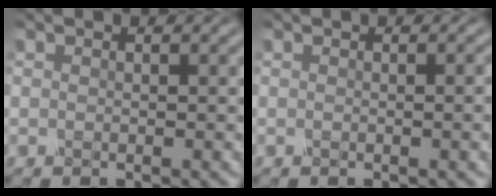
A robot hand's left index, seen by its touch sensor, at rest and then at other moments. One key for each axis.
{"total": 2.6, "fx": -0.1, "fy": 0.9, "fz": 2.4, "tx": -0.018, "ty": 0.009, "tz": -0.006}